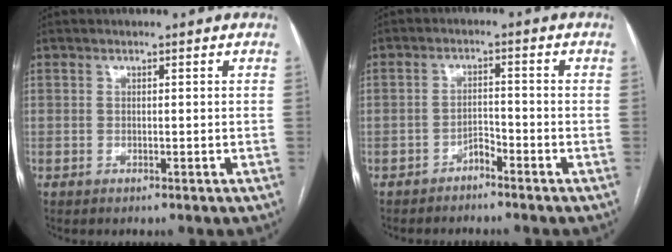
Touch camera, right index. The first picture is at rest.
{"total": 2.2, "force": [-1.9, 0.6, 0.8], "torque": [-0.010, 0.003, -0.035]}